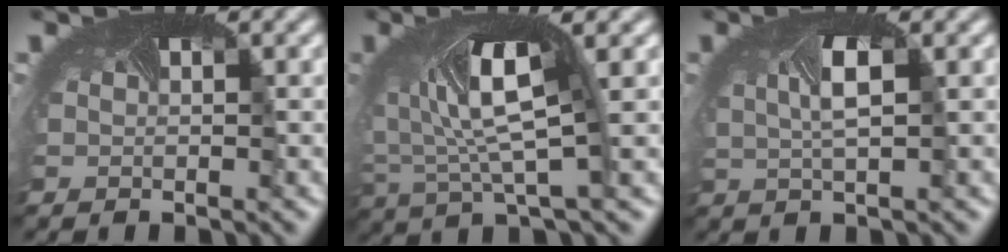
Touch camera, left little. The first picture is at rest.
{"total": 6.5, "force": [1.4, 2.4, 5.8], "torque": [-0.134, 0.001, 0.021]}
{"total": 2.9, "force": [0.3, 1.0, 2.7], "torque": [-0.064, 0.000, 0.008]}